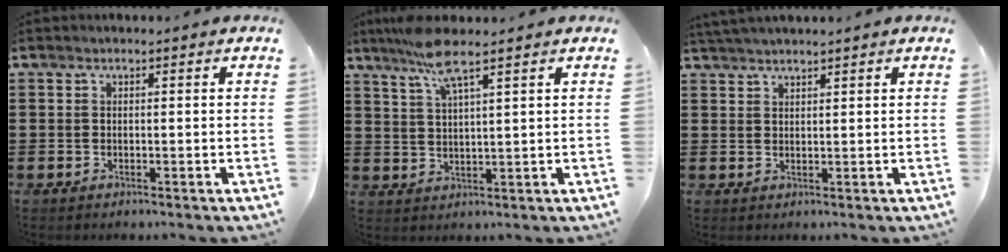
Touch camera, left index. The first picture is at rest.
{"total": 7.0, "force": [5.1, 0.4, 4.7], "torque": [-0.105, -0.006, 0.091]}
{"total": 1.6, "force": [1.6, -0.2, 0.3], "torque": [-0.009, 0.000, 0.031]}